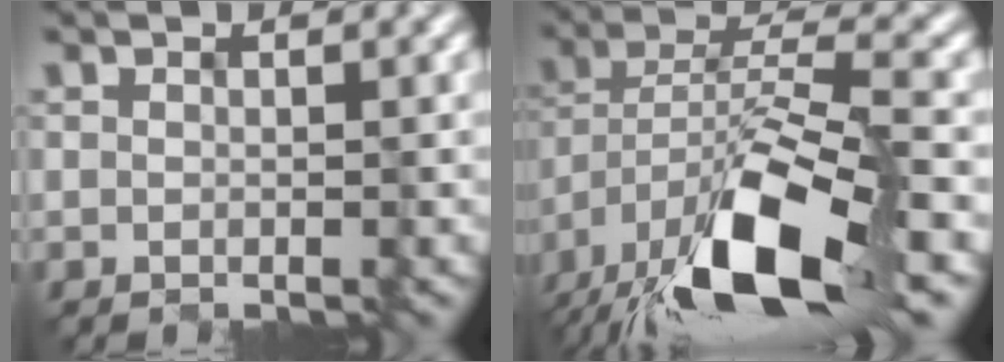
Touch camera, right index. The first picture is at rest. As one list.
[{"total": 13.5, "force": [-7.7, 4.1, 10.3], "torque": [-0.191, -0.006, -0.133]}]